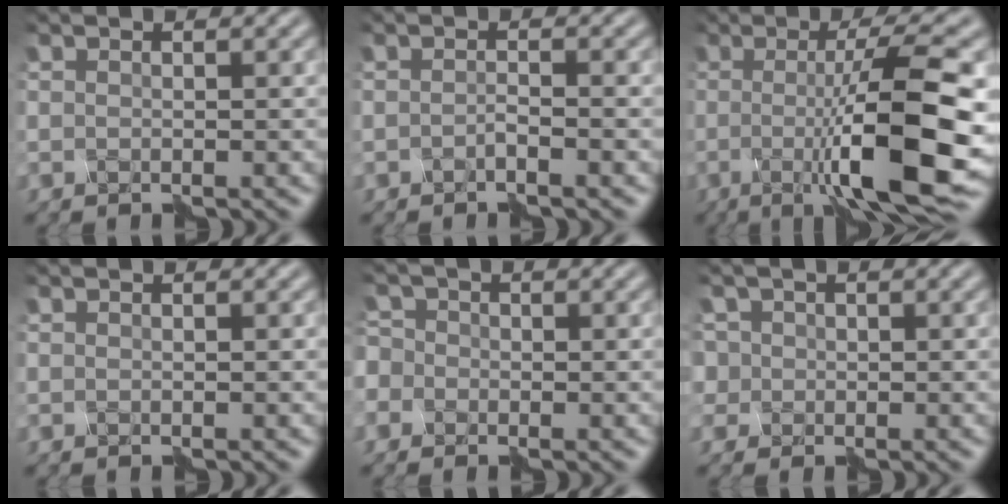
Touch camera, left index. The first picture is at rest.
{"total": 0.9, "force": [-0.7, -0.5, 0.2], "torque": [-0.013, 0.003, -0.016]}
{"total": 10.6, "force": [-1.6, 1.9, 10.3], "torque": [-0.149, -0.006, -0.030]}
{"total": 0.0}
{"total": 3.7, "force": [-1.3, 3.3, 1.2], "torque": [-0.043, 0.019, -0.039]}
{"total": 3.1, "force": [0.8, 3.0, 0.8], "torque": [-0.030, 0.024, -0.017]}